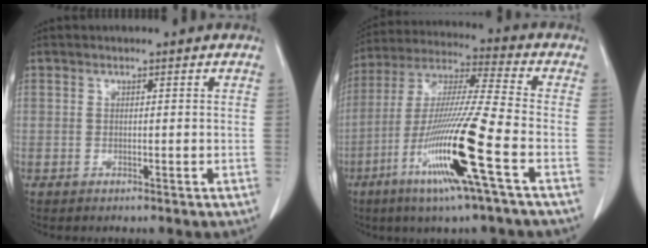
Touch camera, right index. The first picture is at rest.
{"total": 17.1, "force": [-6.6, -0.9, 15.8], "torque": [-0.319, -0.024, -0.128]}